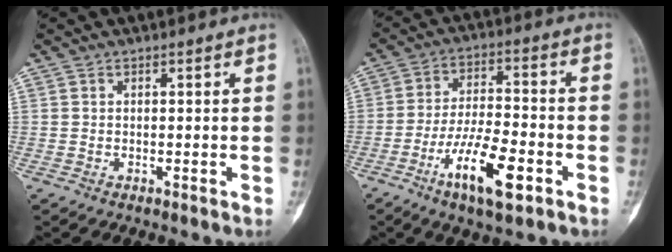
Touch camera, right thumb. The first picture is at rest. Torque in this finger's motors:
{"motor_torque": [0.83, 1.02, 0.25, -0.30, 0.10]}